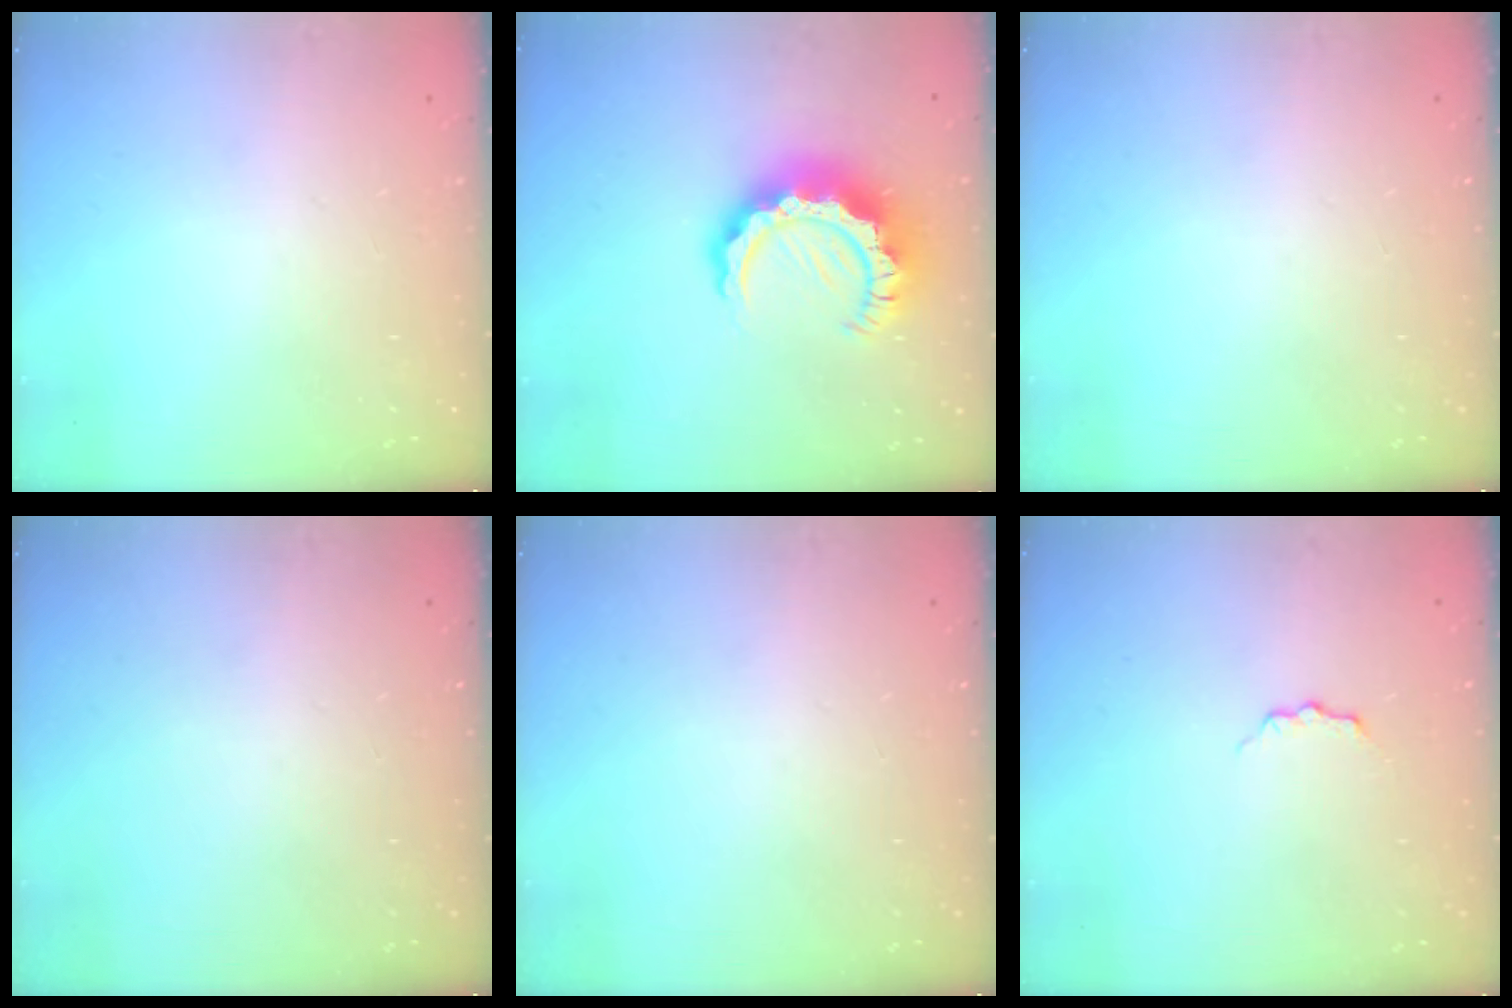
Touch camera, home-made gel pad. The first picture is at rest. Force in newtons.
{"total": 12.4, "press": 12.3, "slide": 1.3}
{"total": 0.0}
{"total": 0.0}
{"total": 0.0}
{"total": 3.7, "press": 3.7, "slide": 0.4}